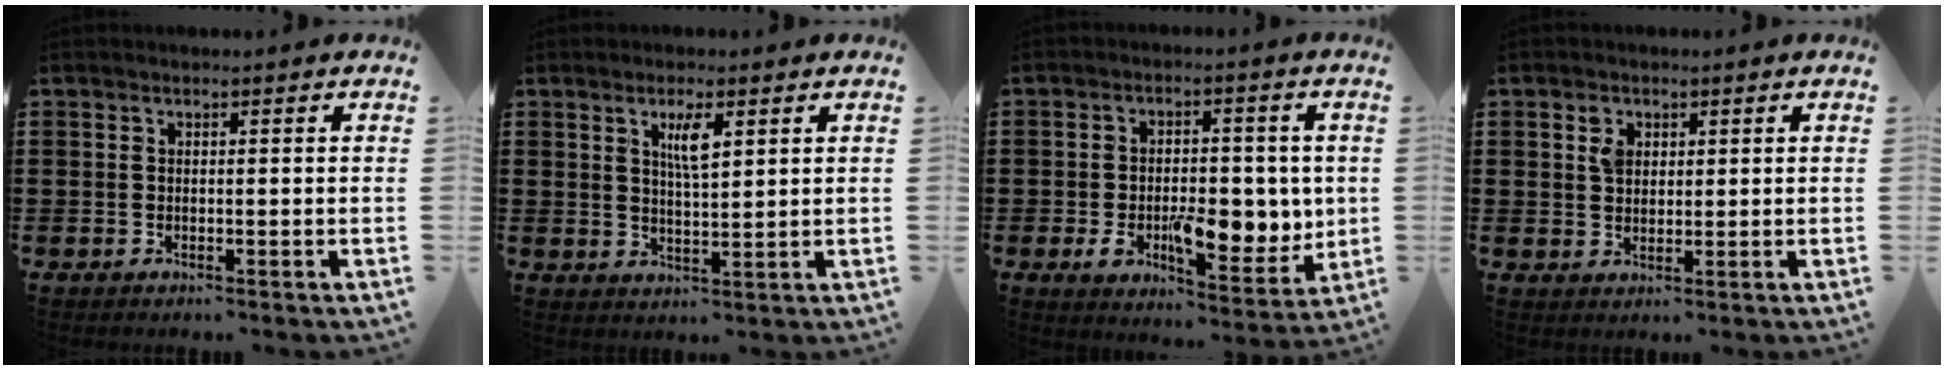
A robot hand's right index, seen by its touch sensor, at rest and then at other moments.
{"total": 4.0, "force": [1.8, 1.0, 3.5], "torque": [-0.065, 0.004, 0.026]}
{"total": 10.4, "force": [-1.5, 5.9, 8.5], "torque": [-0.126, -0.005, -0.021]}
{"total": 2.6, "force": [1.1, 1.9, 1.5], "torque": [-0.027, 0.001, 0.019]}